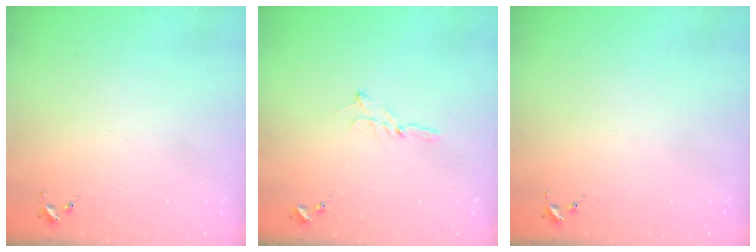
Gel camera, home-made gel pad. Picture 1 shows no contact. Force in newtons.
{"total": 2.0, "press": 2.0, "slide": 0.2}
{"total": 0.0}